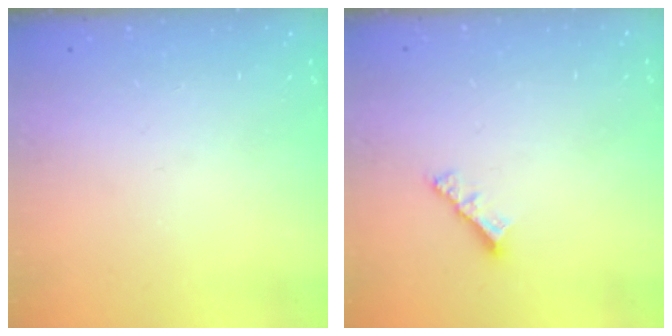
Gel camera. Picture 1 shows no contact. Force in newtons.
{"total": 3.4, "press": 3.4, "slide": 0.2}